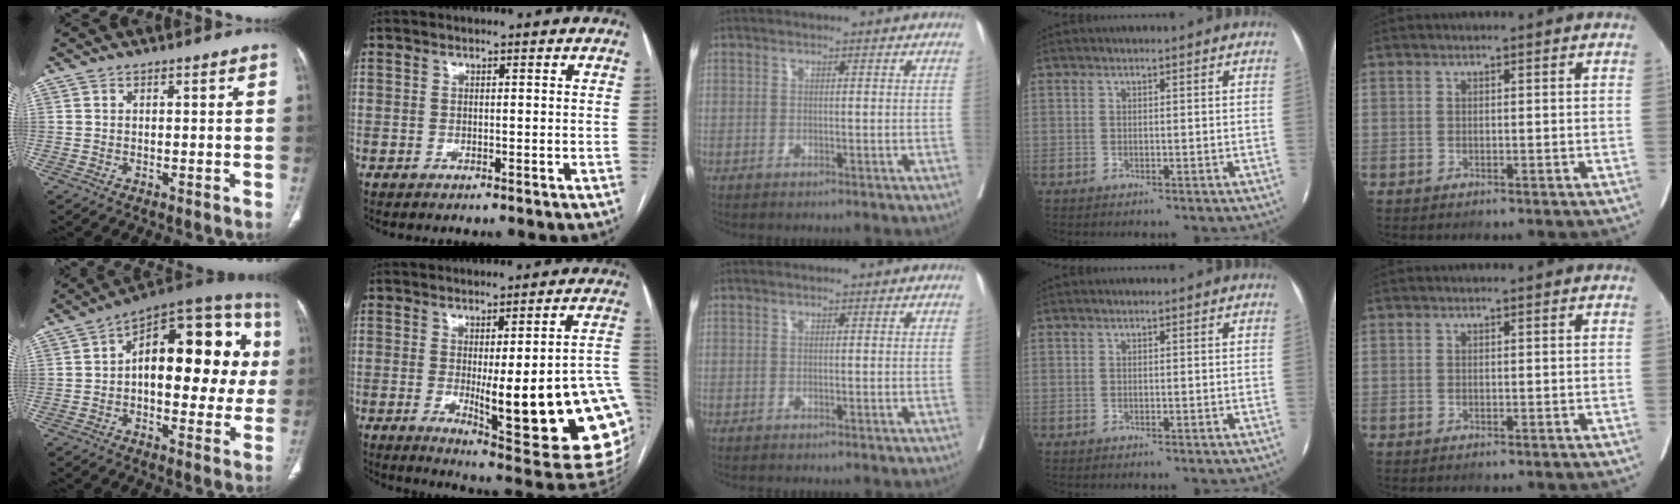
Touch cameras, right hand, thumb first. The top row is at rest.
{"thumb": {"total": 24.8, "force": [2.6, 12.5, 21.3], "torque": [-0.255, 0.038, 0.026]}, "index": {"total": 23.7, "force": [-4.1, 3.6, 23.1], "torque": [-0.196, -0.017, -0.039]}}